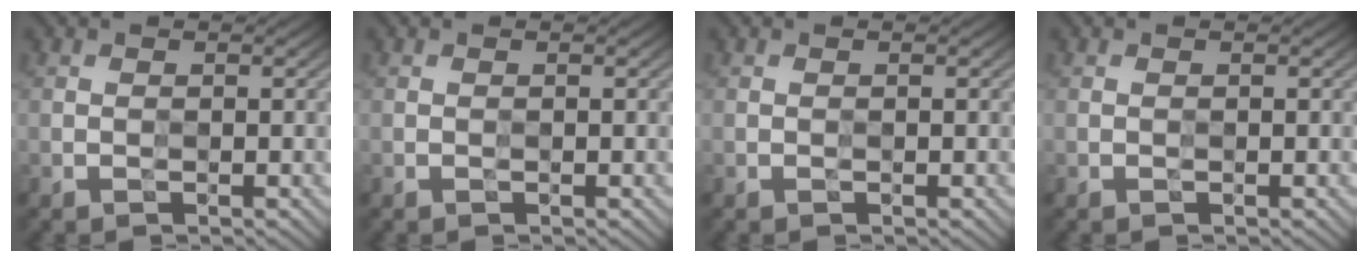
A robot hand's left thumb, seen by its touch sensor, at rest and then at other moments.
{"total": 0.0}
{"total": 0.0}
{"total": 0.0}